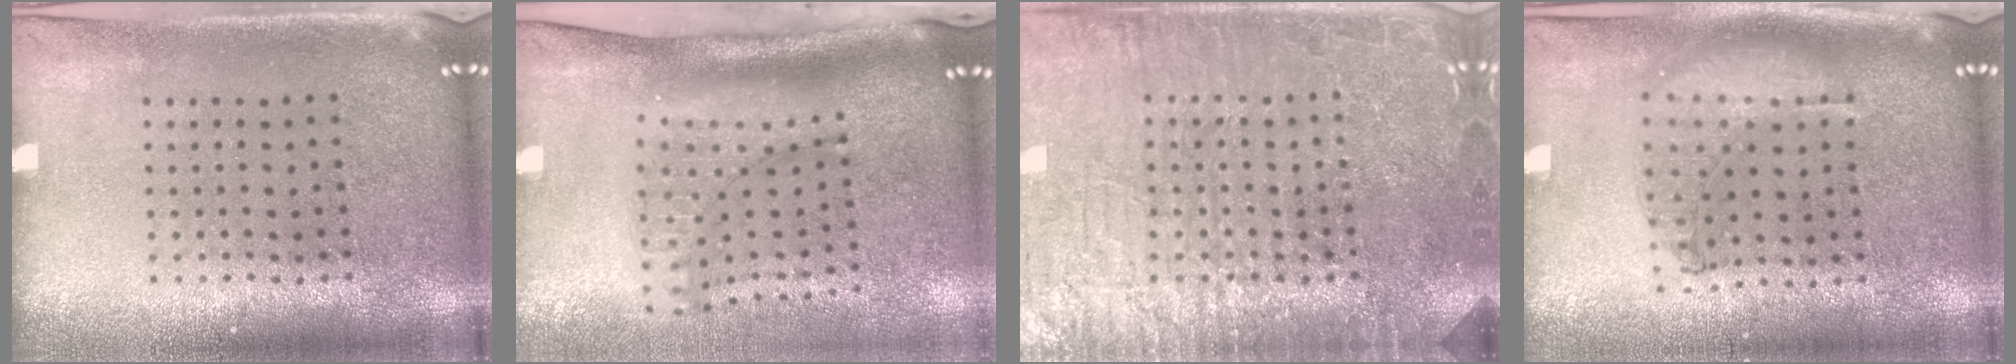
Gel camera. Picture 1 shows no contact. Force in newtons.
{"total": 2.1, "press": 1.5, "slide": 1.4}
{"total": 4.7, "press": 4.6, "slide": 0.7}
{"total": 1.0, "press": 1.0, "slide": 0.3}